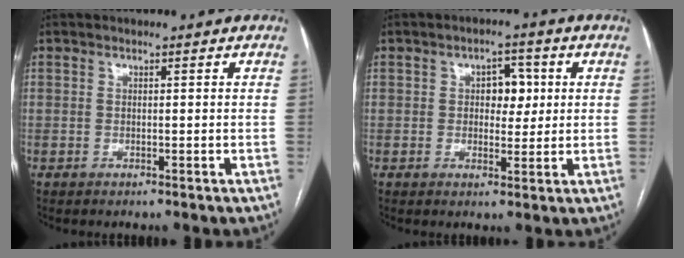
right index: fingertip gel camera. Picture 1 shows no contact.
{"total": 4.6, "force": [0.9, 2.8, 3.5], "torque": [-0.047, 0.011, 0.015]}